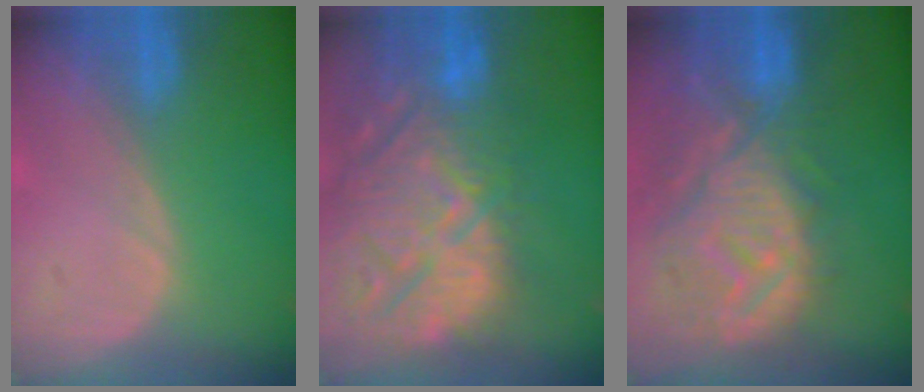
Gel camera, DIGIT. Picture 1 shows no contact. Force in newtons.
{"total": 15.3, "press": 13.0, "slide": 8.1}
{"total": 12.6, "press": 11.1, "slide": 5.9}